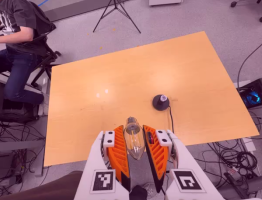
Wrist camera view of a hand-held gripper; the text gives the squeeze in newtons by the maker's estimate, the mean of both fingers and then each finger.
{"total": 12.6, "left": 13.7, "right": 11.6}